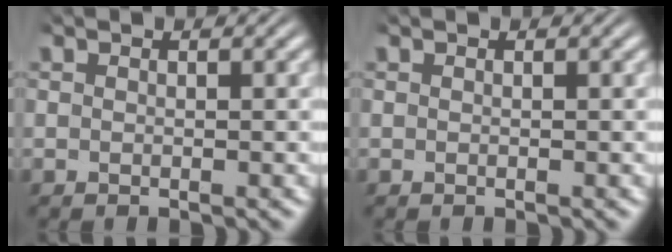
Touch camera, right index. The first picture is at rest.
{"total": 0.0}